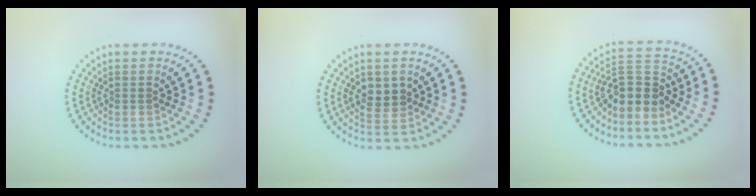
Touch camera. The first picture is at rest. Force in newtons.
{"total": 2.5, "press": 2.4, "slide": 0.5}
{"total": 3.8, "press": 3.4, "slide": 1.7}